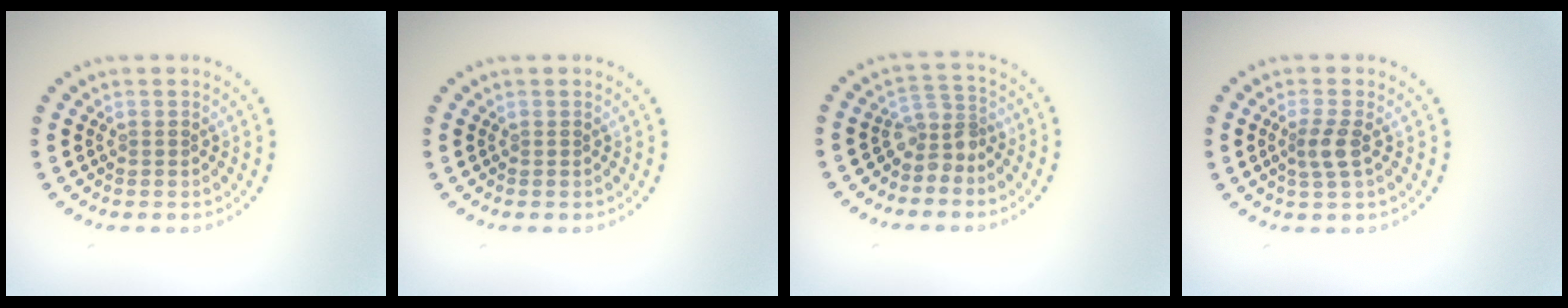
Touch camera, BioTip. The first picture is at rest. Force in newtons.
{"total": 0.0}
{"total": 2.4, "press": 1.8, "slide": 1.6}
{"total": 2.1, "press": 1.7, "slide": 1.2}